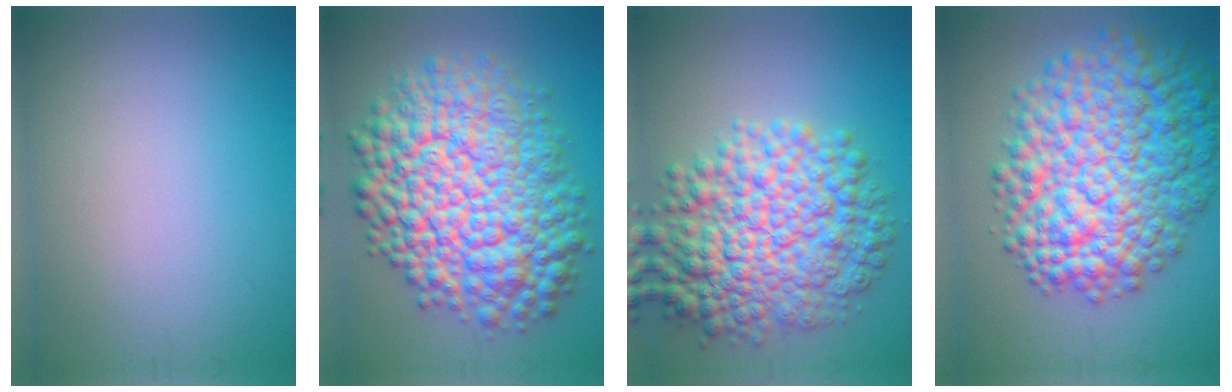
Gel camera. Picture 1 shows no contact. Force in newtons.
{"total": 14.5, "press": 14.5, "slide": 0.3}
{"total": 10.3, "press": 10.3, "slide": 0.2}
{"total": 12.9, "press": 12.9, "slide": 0.3}